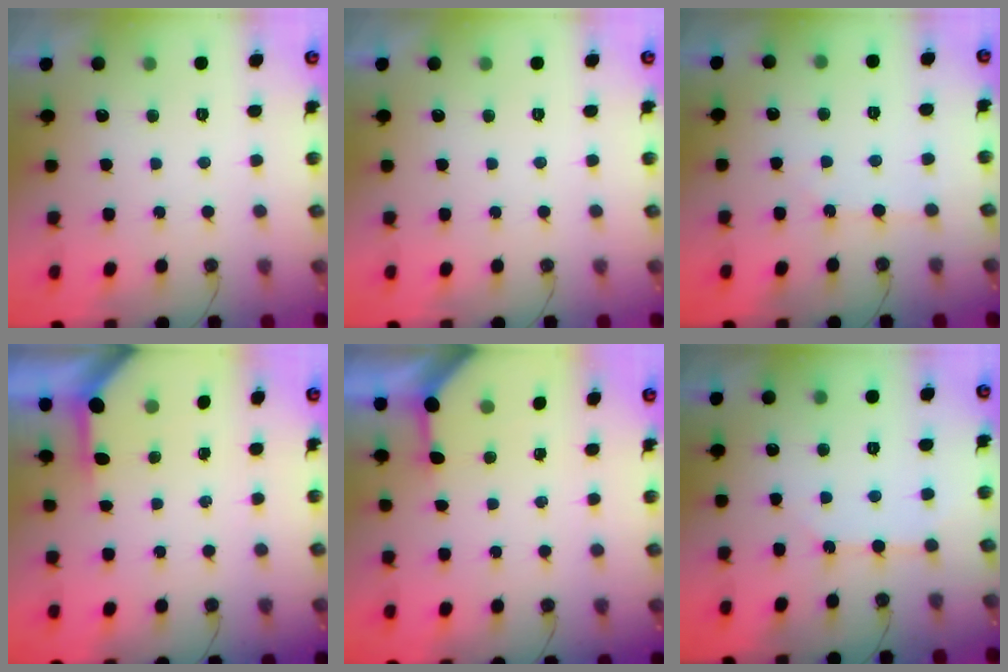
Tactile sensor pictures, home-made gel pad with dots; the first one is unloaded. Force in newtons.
{"total": 0.0}
{"total": 1.9, "press": 1.8, "slide": 0.4}
{"total": 3.2, "press": 3.2, "slide": 0.4}
{"total": 3.3, "press": 3.3, "slide": 0.3}
{"total": 3.1, "press": 3.1, "slide": 0.3}